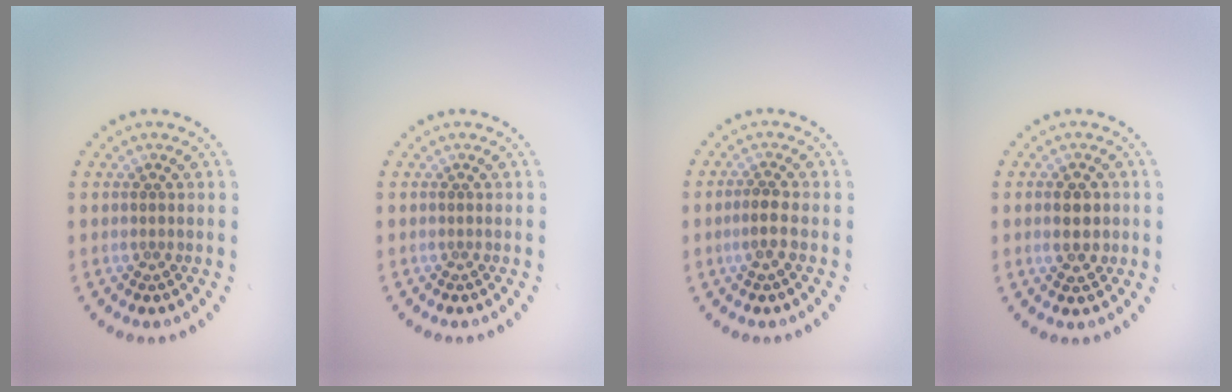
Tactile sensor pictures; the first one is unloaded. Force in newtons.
{"total": 0.0}
{"total": 1.8, "press": 1.7, "slide": 0.8}
{"total": 2.5, "press": 2.5, "slide": 0.1}